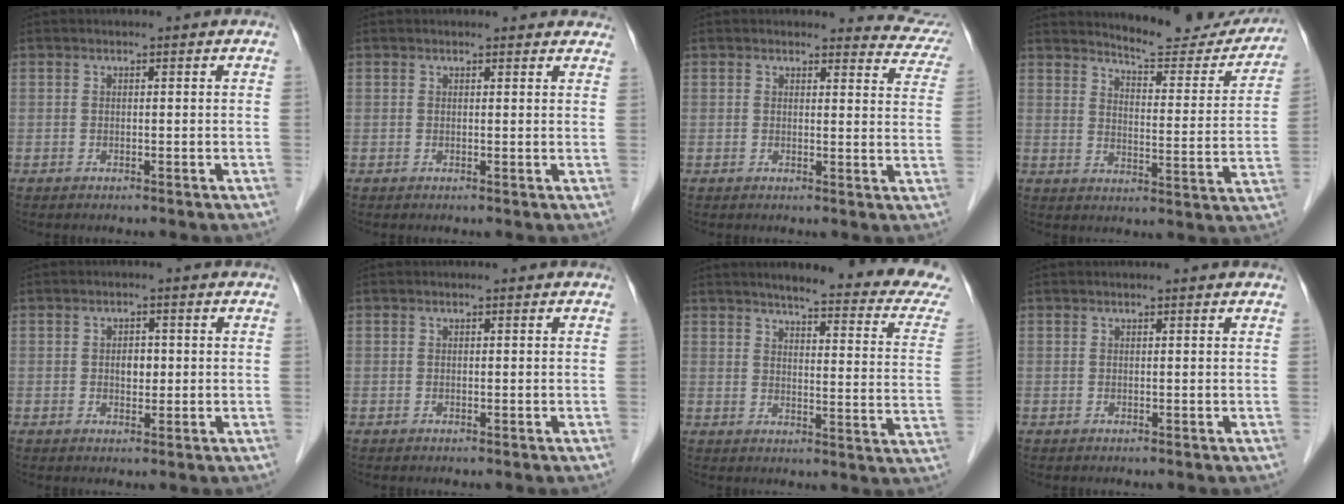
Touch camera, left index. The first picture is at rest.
{"total": 4.8, "force": [4.5, 1.5, 0.8], "torque": [0.009, -0.005, 0.028]}
{"total": 6.5, "force": [6.3, 1.5, -0.4], "torque": [0.031, -0.044, 0.033]}
{"total": 14.2, "force": [13.7, 2.4, 3.1], "torque": [-0.030, -0.052, 0.161]}
{"total": 2.2, "force": [-0.5, 1.5, 1.6], "torque": [-0.026, -0.003, -0.006]}
{"total": 0.6, "force": [-0.6, 0.0, 0.0], "torque": [-0.002, -0.006, -0.009]}
{"total": 19.2, "force": [17.2, 0.5, 8.5], "torque": [-0.099, -0.073, 0.186]}
{"total": 1.5, "force": [1.4, -0.1, 0.6], "torque": [-0.012, 0.008, 0.012]}